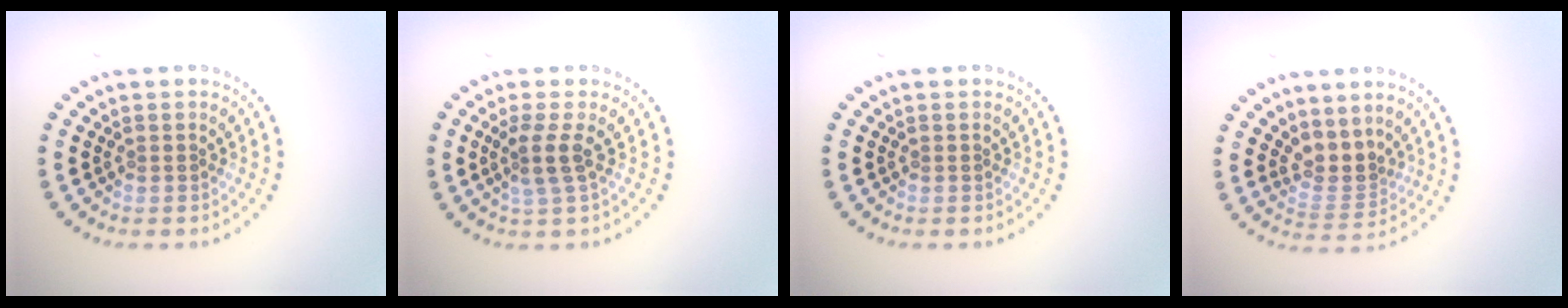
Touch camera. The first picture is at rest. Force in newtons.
{"total": 2.2, "press": 1.5, "slide": 1.6}
{"total": 0.0}
{"total": 2.6, "press": 1.8, "slide": 1.9}